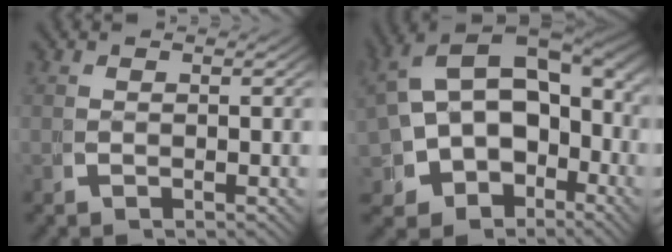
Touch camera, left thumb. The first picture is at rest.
{"total": 14.4, "force": [0.4, 11.3, 8.9], "torque": [-0.173, -0.035, 0.009]}